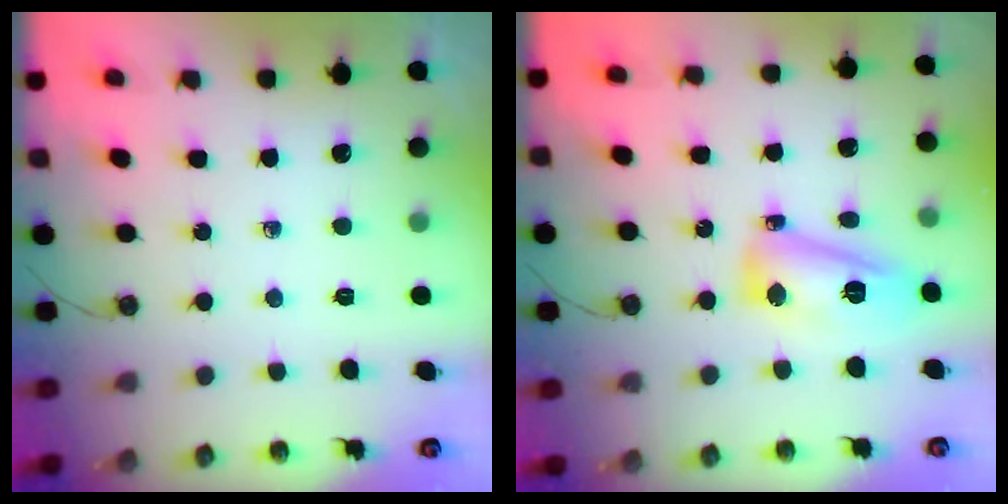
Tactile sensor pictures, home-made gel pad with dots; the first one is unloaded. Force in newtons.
{"total": 14.7, "press": 14.7, "slide": 1.2}